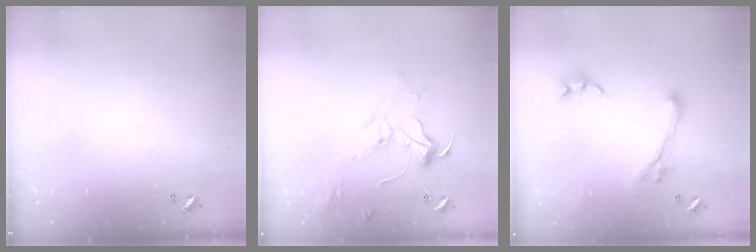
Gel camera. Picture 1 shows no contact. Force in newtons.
{"total": 2.4, "press": 2.3, "slide": 0.8}
{"total": 2.8, "press": 2.5, "slide": 1.3}